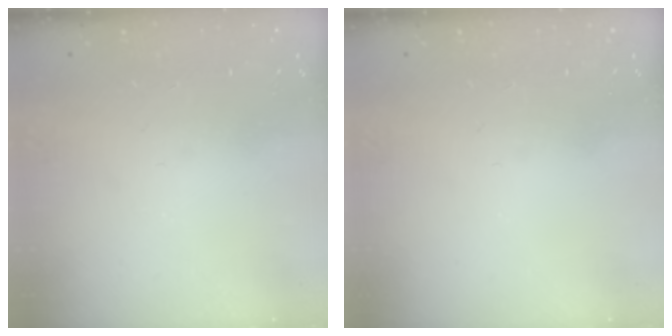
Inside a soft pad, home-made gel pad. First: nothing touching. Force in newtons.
{"total": 0.0}